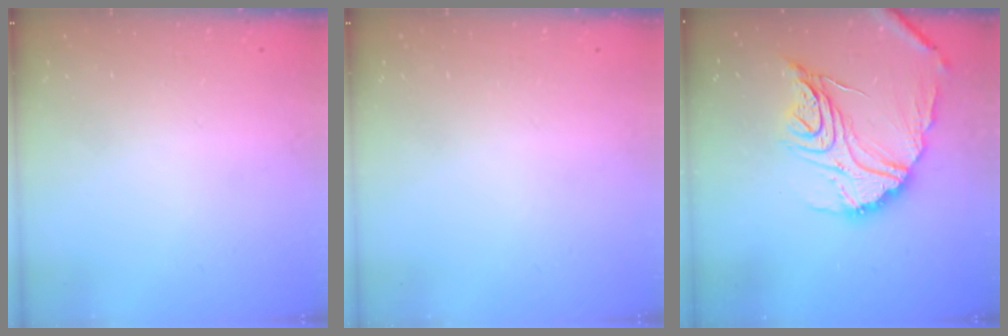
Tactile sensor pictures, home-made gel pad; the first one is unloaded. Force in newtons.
{"total": 0.0}
{"total": 18.6, "press": 18.5, "slide": 1.4}